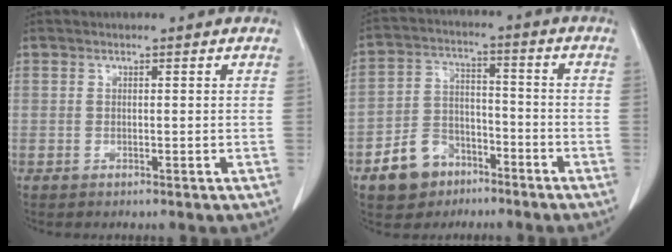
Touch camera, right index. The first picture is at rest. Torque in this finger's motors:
{"motor_torque": [-0.02, -0.20, -0.12, -0.11]}